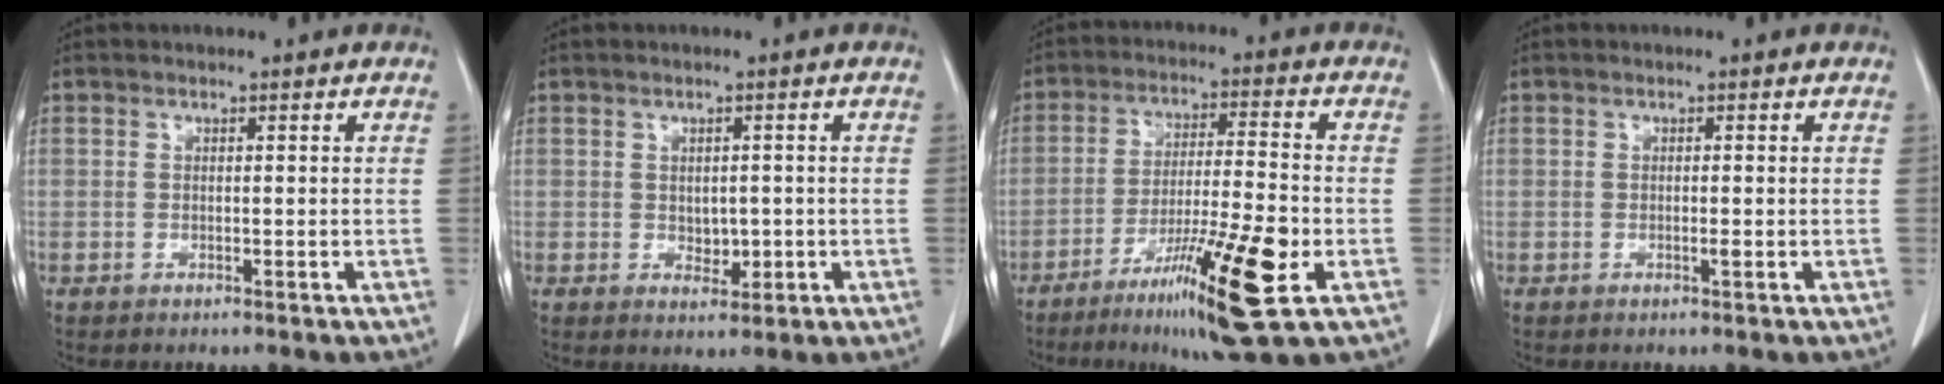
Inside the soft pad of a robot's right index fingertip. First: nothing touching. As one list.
[{"total": 2.7, "force": [-0.3, 1.8, 2.1], "torque": [-0.026, -0.001, 0.003]}, {"total": 14.8, "force": [-6.5, 0.3, 13.3], "torque": [-0.233, -0.029, -0.105]}, {"total": 0.9, "force": [-0.2, 0.1, 0.8], "torque": [-0.015, -0.001, -0.002]}]